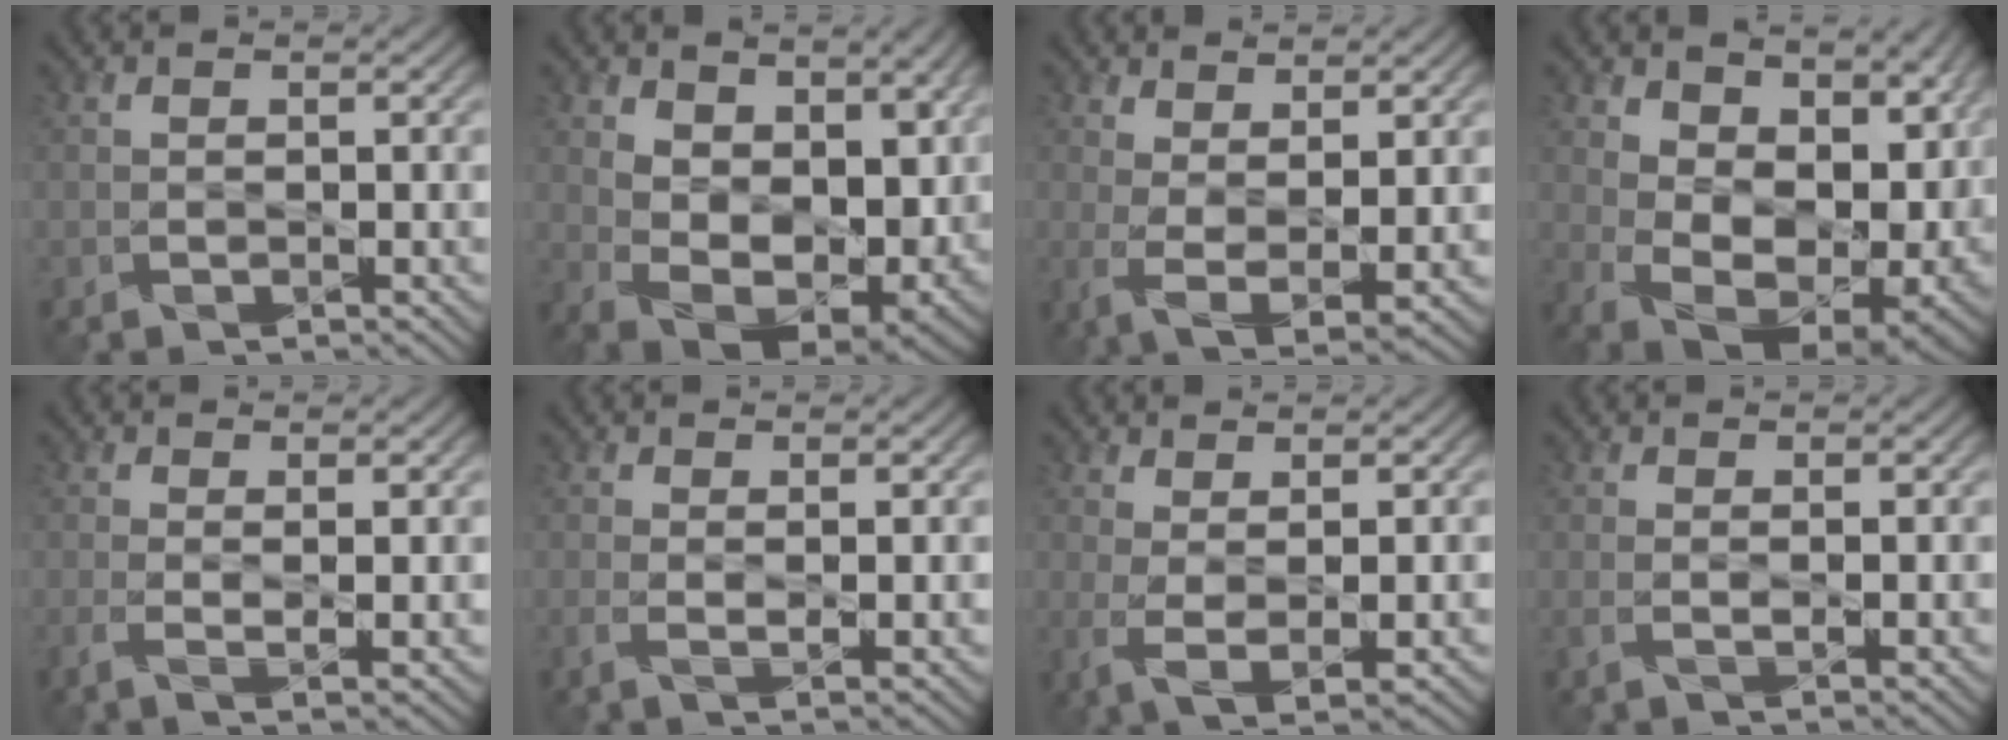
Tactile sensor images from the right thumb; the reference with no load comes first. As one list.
[{"total": 12.7, "force": [3.8, 7.8, 9.3], "torque": [-0.182, -0.018, 0.080]}, {"total": 4.6, "force": [1.8, 1.4, 4.0], "torque": [-0.094, -0.010, 0.036]}, {"total": 14.9, "force": [4.5, 8.7, 11.3], "torque": [-0.196, -0.010, 0.097]}, {"total": 3.0, "force": [0.0, 0.6, 3.0], "torque": [-0.064, -0.003, -0.004]}, {"total": 2.2, "force": [0.2, 0.5, 2.2], "torque": [-0.049, -0.003, 0.000]}, {"total": 3.4, "force": [0.9, 0.8, 3.2], "torque": [-0.075, -0.005, 0.017]}, {"total": 1.6, "force": [0.2, 0.3, 1.5], "torque": [-0.033, 0.000, 0.001]}]